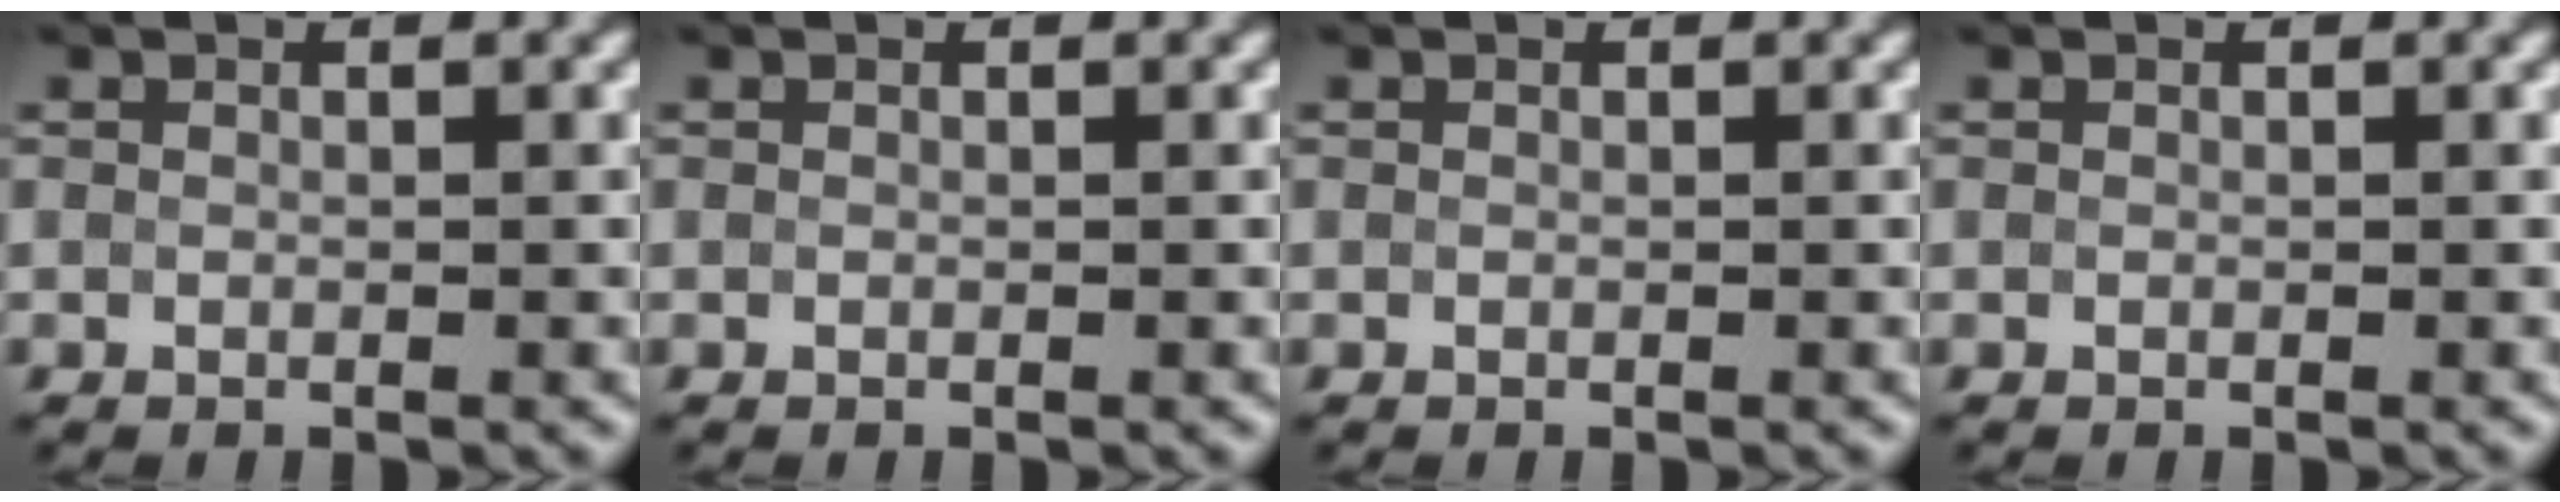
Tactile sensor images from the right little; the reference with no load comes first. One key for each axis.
{"total": 0.0}
{"total": 0.0}
{"total": 0.0}